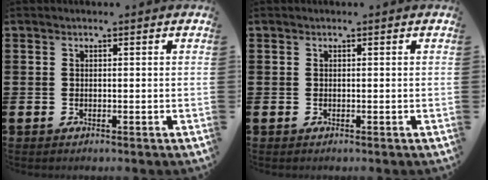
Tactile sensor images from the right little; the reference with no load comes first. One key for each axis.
{"total": 0.0}